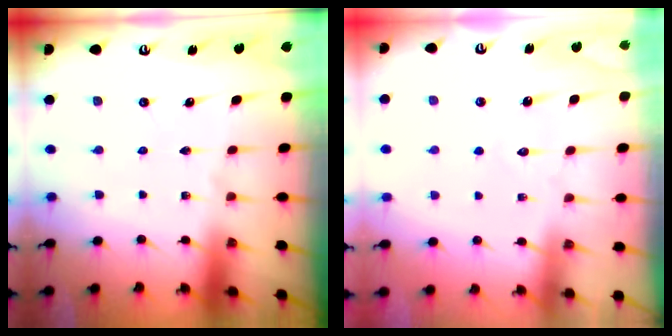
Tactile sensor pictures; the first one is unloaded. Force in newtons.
{"total": 4.9, "press": 4.9, "slide": 0.4}